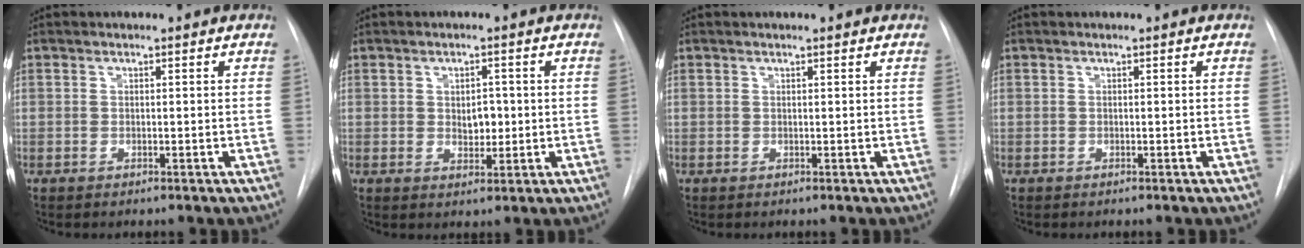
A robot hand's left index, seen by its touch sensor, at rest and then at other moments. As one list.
[{"total": 3.1, "force": [0.2, 2.0, 2.4], "torque": [-0.031, -0.001, 0.008]}, {"total": 1.1, "force": [1.0, -0.1, 0.5], "torque": [-0.011, 0.009, 0.016]}, {"total": 0.0}]